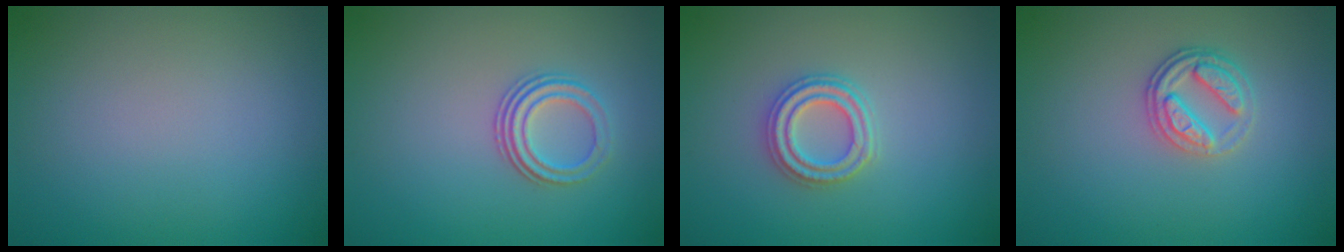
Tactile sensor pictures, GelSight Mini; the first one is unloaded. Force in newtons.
{"total": 2.8, "press": 2.1, "slide": 1.9}
{"total": 2.7, "press": 2.5, "slide": 0.9}
{"total": 2.7, "press": 2.4, "slide": 1.1}